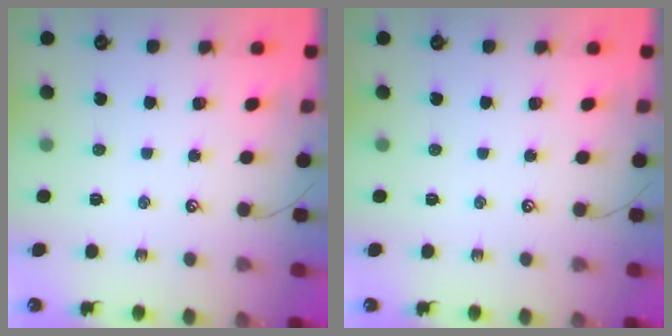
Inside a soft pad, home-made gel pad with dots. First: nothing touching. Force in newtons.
{"total": 0.0}